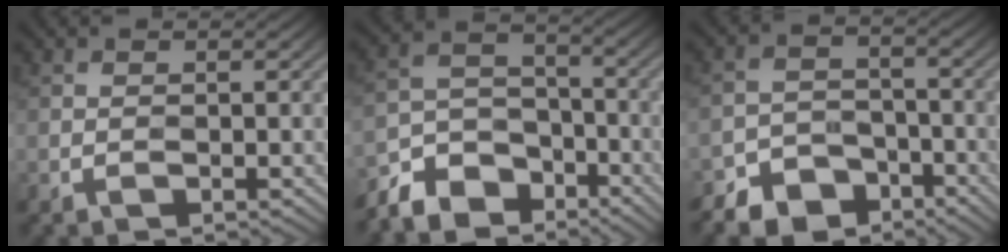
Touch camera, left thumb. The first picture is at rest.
{"total": 9.3, "force": [-7.2, 4.9, 3.3], "torque": [-0.078, -0.005, -0.139]}
{"total": 8.3, "force": [-6.7, 4.3, 2.4], "torque": [-0.039, -0.009, -0.109]}